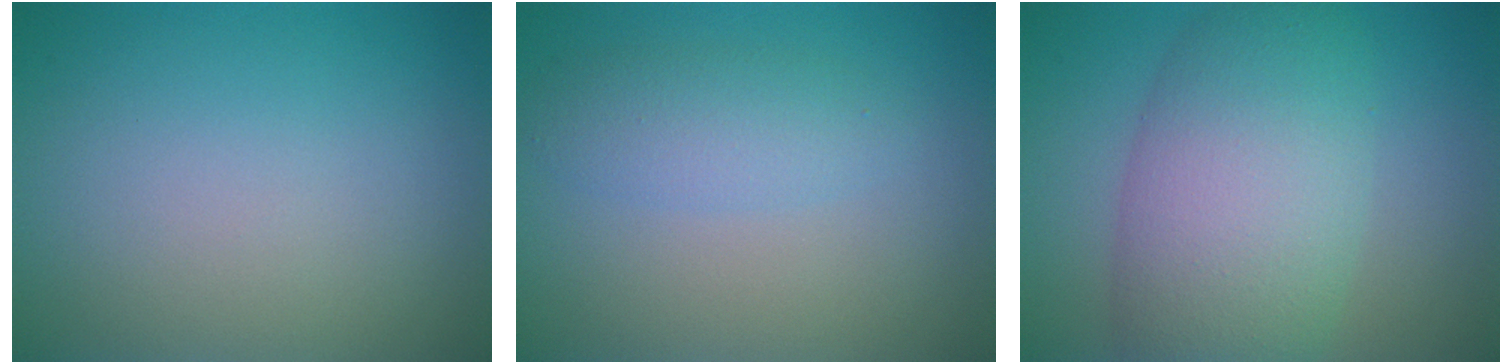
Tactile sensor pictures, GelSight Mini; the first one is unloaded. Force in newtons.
{"total": 2.4, "press": 2.4, "slide": 0.3}
{"total": 8.6, "press": 8.6, "slide": 0.3}